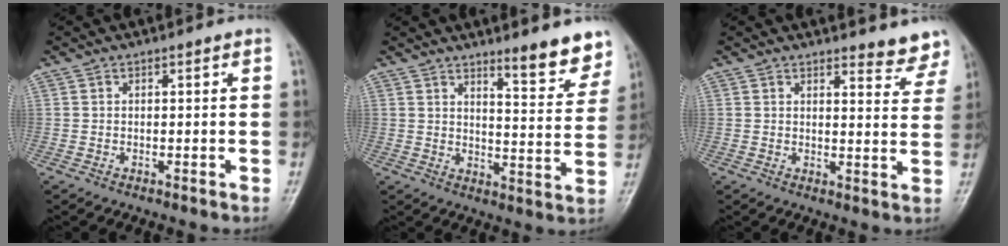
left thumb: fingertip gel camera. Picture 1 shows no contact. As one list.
[{"total": 9.1, "force": [7.1, 1.8, 5.5], "torque": [-0.049, -0.055, 0.102]}, {"total": 6.4, "force": [6.1, 1.4, 1.0], "torque": [0.015, -0.048, 0.054]}]